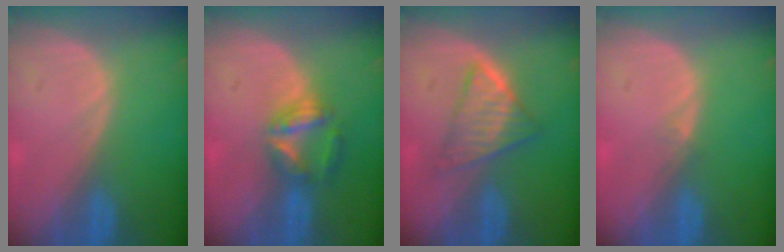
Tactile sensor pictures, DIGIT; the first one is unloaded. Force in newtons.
{"total": 5.7, "press": 5.4, "slide": 1.9}
{"total": 5.8, "press": 5.5, "slide": 1.7}
{"total": 0.6, "press": 0.5, "slide": 0.4}